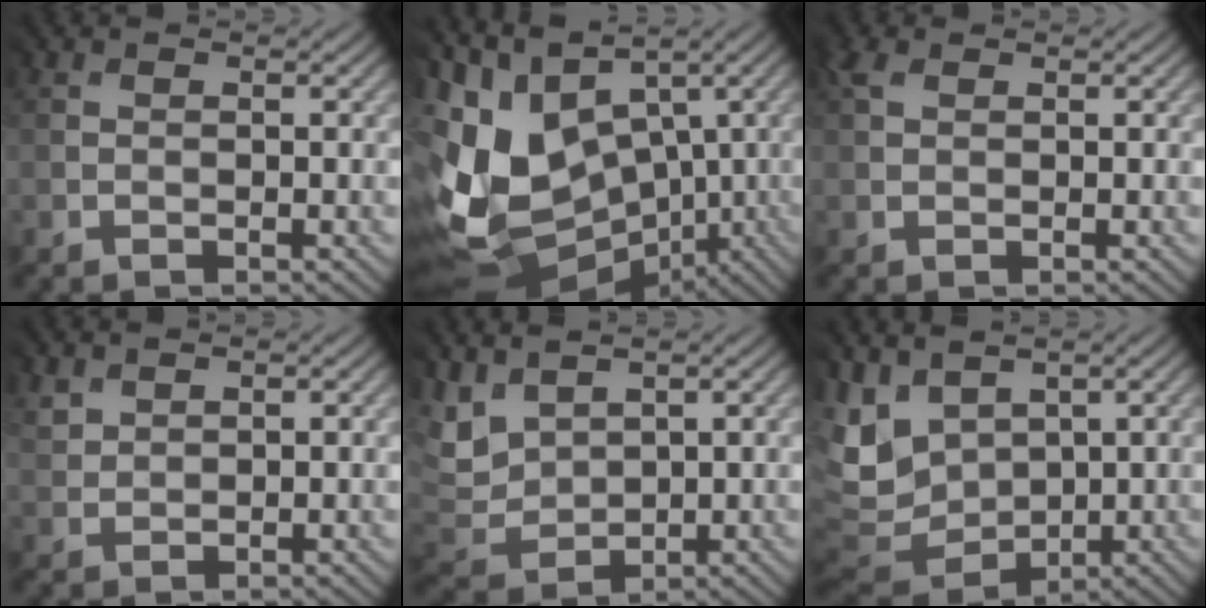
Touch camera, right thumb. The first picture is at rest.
{"total": 13.9, "force": [0.4, 9.9, 9.8], "torque": [-0.246, -0.012, 0.023]}
{"total": 2.7, "force": [1.4, 1.7, 1.6], "torque": [-0.049, 0.003, 0.020]}
{"total": 2.1, "force": [1.8, 0.7, -0.9], "torque": [0.000, 0.001, 0.039]}
{"total": 5.6, "force": [4.1, 3.4, 1.9], "torque": [-0.098, 0.009, 0.084]}
{"total": 9.4, "force": [3.1, 7.5, 4.8], "torque": [-0.183, -0.012, 0.093]}